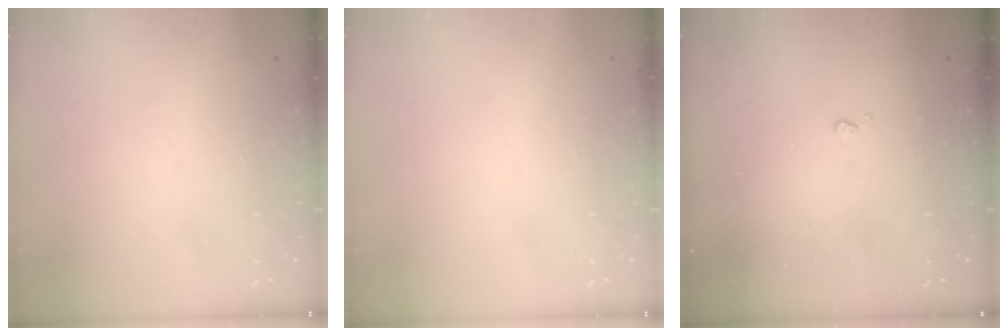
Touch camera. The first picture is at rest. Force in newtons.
{"total": 0.0}
{"total": 3.0, "press": 3.0, "slide": 0.5}